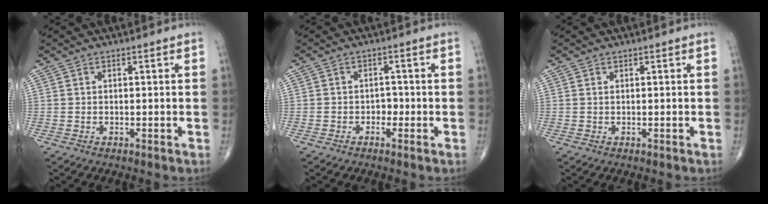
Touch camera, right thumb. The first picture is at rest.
{"total": 1.8, "force": [-0.7, 1.4, 0.9], "torque": [0.000, 0.007, -0.017]}
{"total": 0.0}